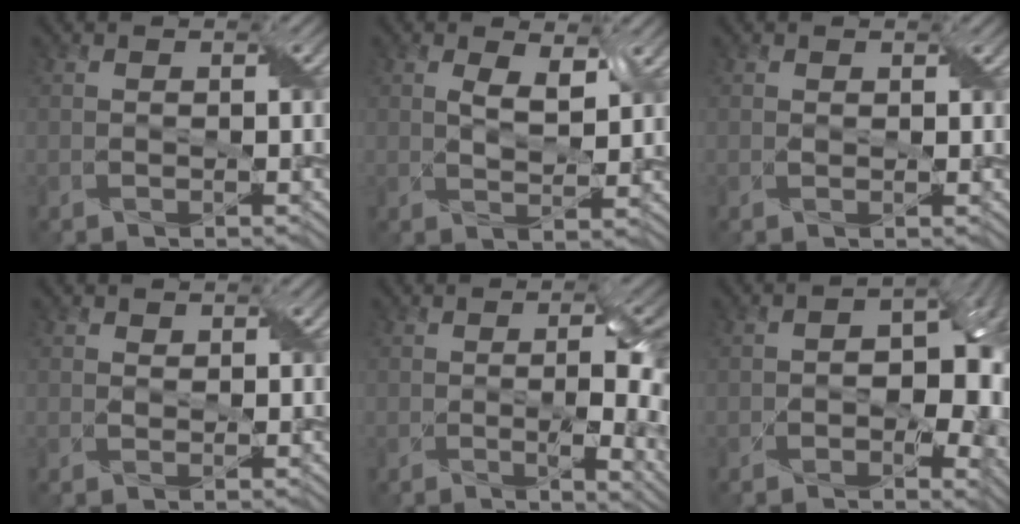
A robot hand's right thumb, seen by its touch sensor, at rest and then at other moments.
{"total": 4.5, "force": [2.0, 2.1, 3.5], "torque": [-0.073, -0.005, 0.040]}
{"total": 0.8, "force": [0.5, 0.6, 0.3], "torque": [-0.009, -0.001, 0.009]}
{"total": 1.2, "force": [0.9, 0.7, 0.3], "torque": [-0.011, -0.001, 0.018]}
{"total": 9.2, "force": [-0.5, 3.6, 8.4], "torque": [-0.091, -0.008, -0.010]}
{"total": 9.4, "force": [-1.2, 5.2, 7.7], "torque": [-0.104, -0.007, -0.015]}